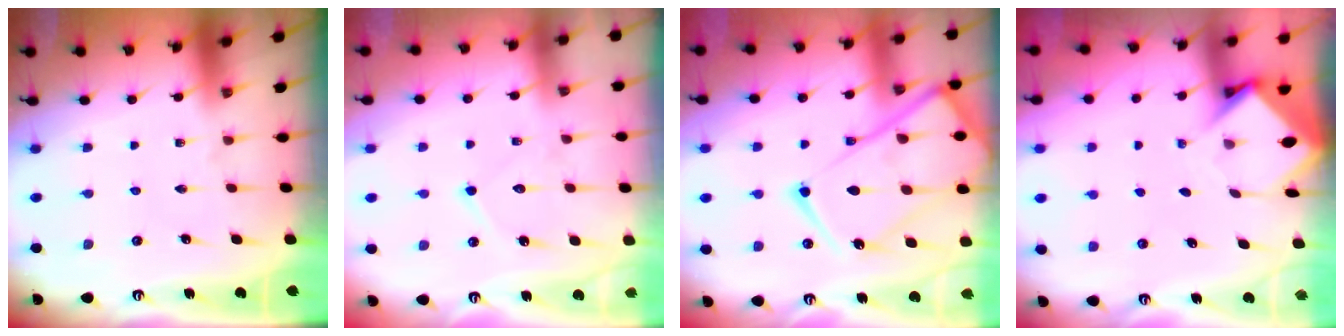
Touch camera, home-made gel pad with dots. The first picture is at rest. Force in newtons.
{"total": 8.4, "press": 8.4, "slide": 0.7}
{"total": 22.6, "press": 22.5, "slide": 2.2}
{"total": 3.9, "press": 3.9, "slide": 0.3}